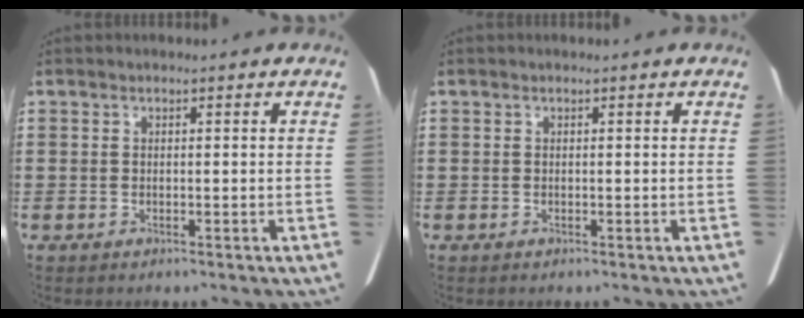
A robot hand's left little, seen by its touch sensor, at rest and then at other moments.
{"total": 0.0}